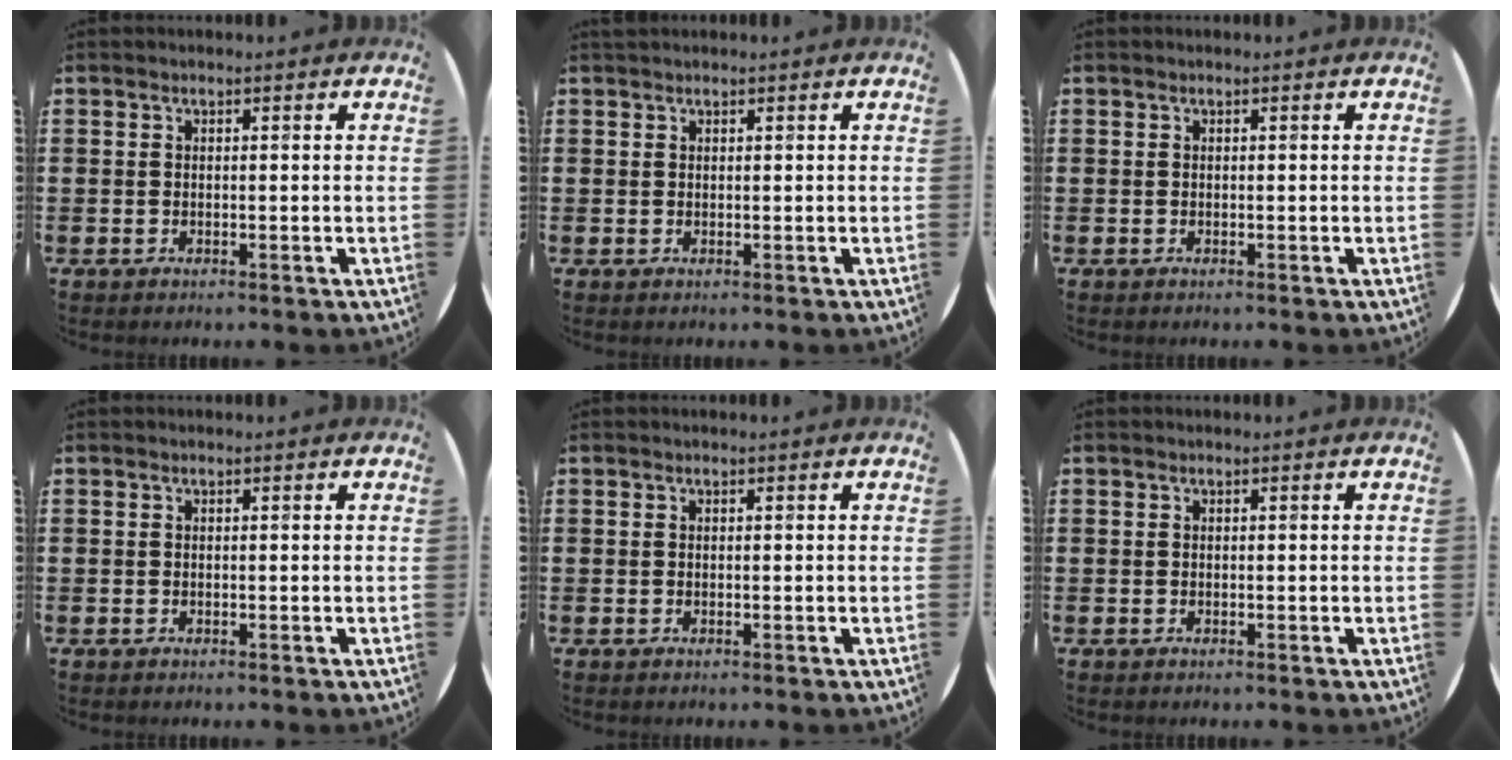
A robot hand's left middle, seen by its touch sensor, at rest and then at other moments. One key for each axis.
{"total": 0.6, "fx": 0.5, "fy": 0.3, "fz": -0.2, "tx": 0.012, "ty": 0.002, "tz": 0.007}
{"total": 0.0}
{"total": 0.0}
{"total": 0.0}
{"total": 0.0}